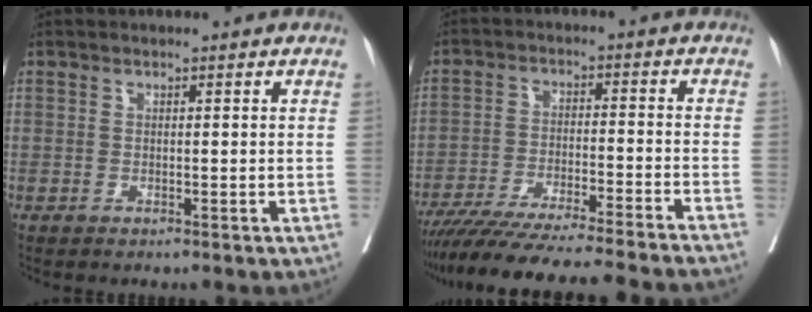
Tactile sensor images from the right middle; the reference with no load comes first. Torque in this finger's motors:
{"motor_torque": [1.20, -0.94, 0.49, 0.20]}